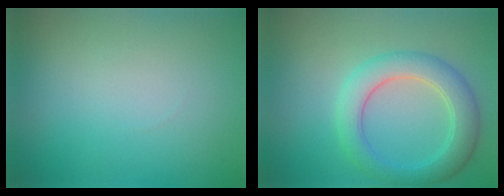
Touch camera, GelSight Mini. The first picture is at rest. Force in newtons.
{"total": 4.6, "press": 4.5, "slide": 0.5}